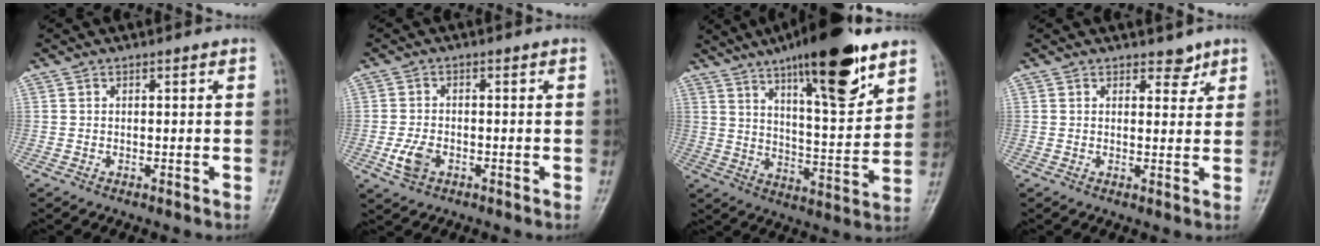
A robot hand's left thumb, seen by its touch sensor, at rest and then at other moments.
{"total": 4.2, "force": [-1.6, 2.8, 2.6], "torque": [-0.051, 0.005, -0.028]}
{"total": 20.2, "force": [12.5, 5.4, 15.0], "torque": [-0.202, -0.056, 0.199]}
{"total": 2.6, "force": [1.9, 1.5, 0.9], "torque": [0.009, -0.012, 0.027]}